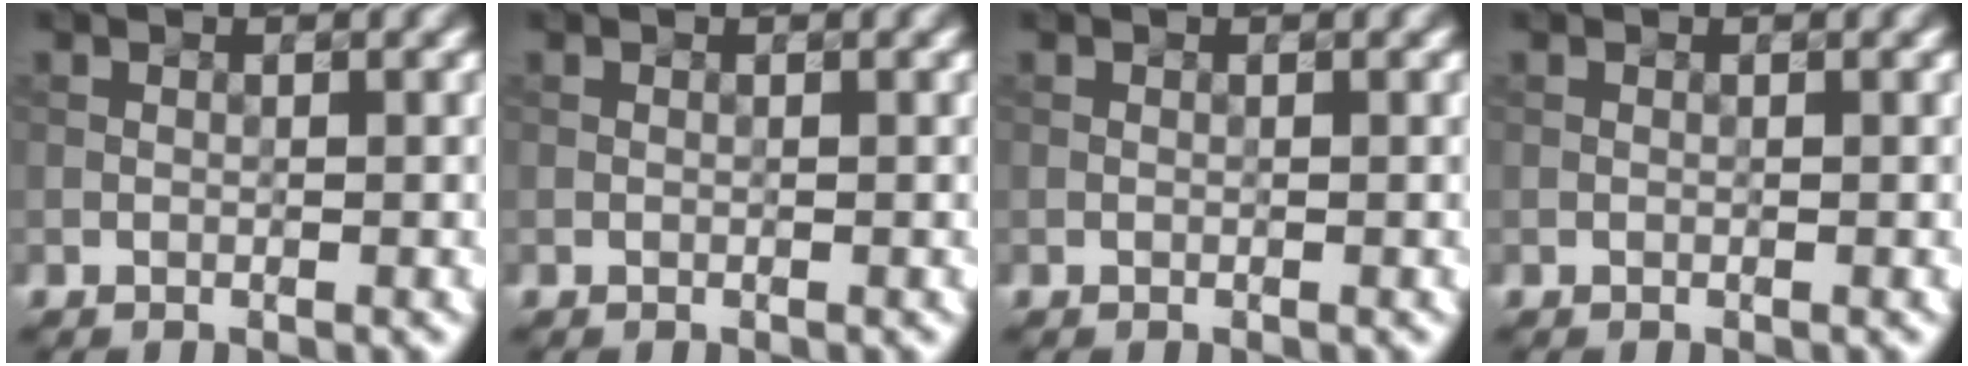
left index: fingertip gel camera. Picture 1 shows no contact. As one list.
[{"total": 0.0}, {"total": 0.0}, {"total": 0.0}]